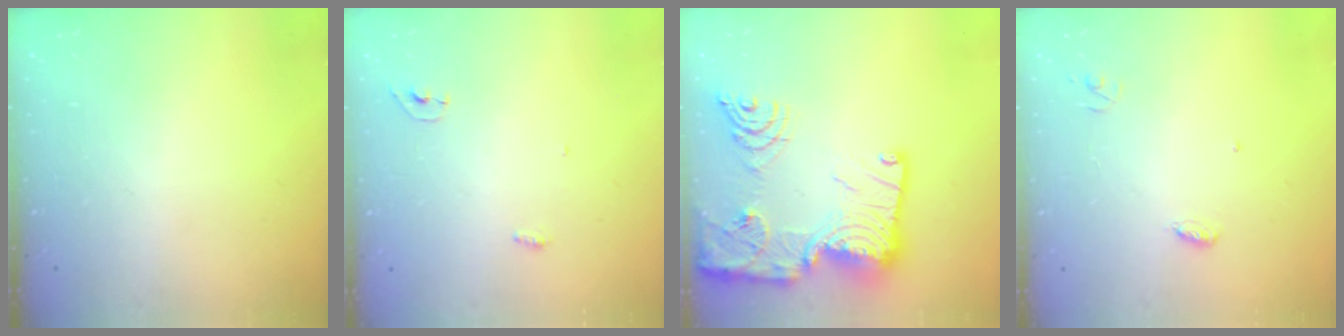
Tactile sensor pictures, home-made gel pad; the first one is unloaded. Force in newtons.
{"total": 5.6, "press": 3.9, "slide": 4.1}
{"total": 25.2, "press": 25.1, "slide": 2.6}
{"total": 3.8, "press": 3.7, "slide": 0.4}